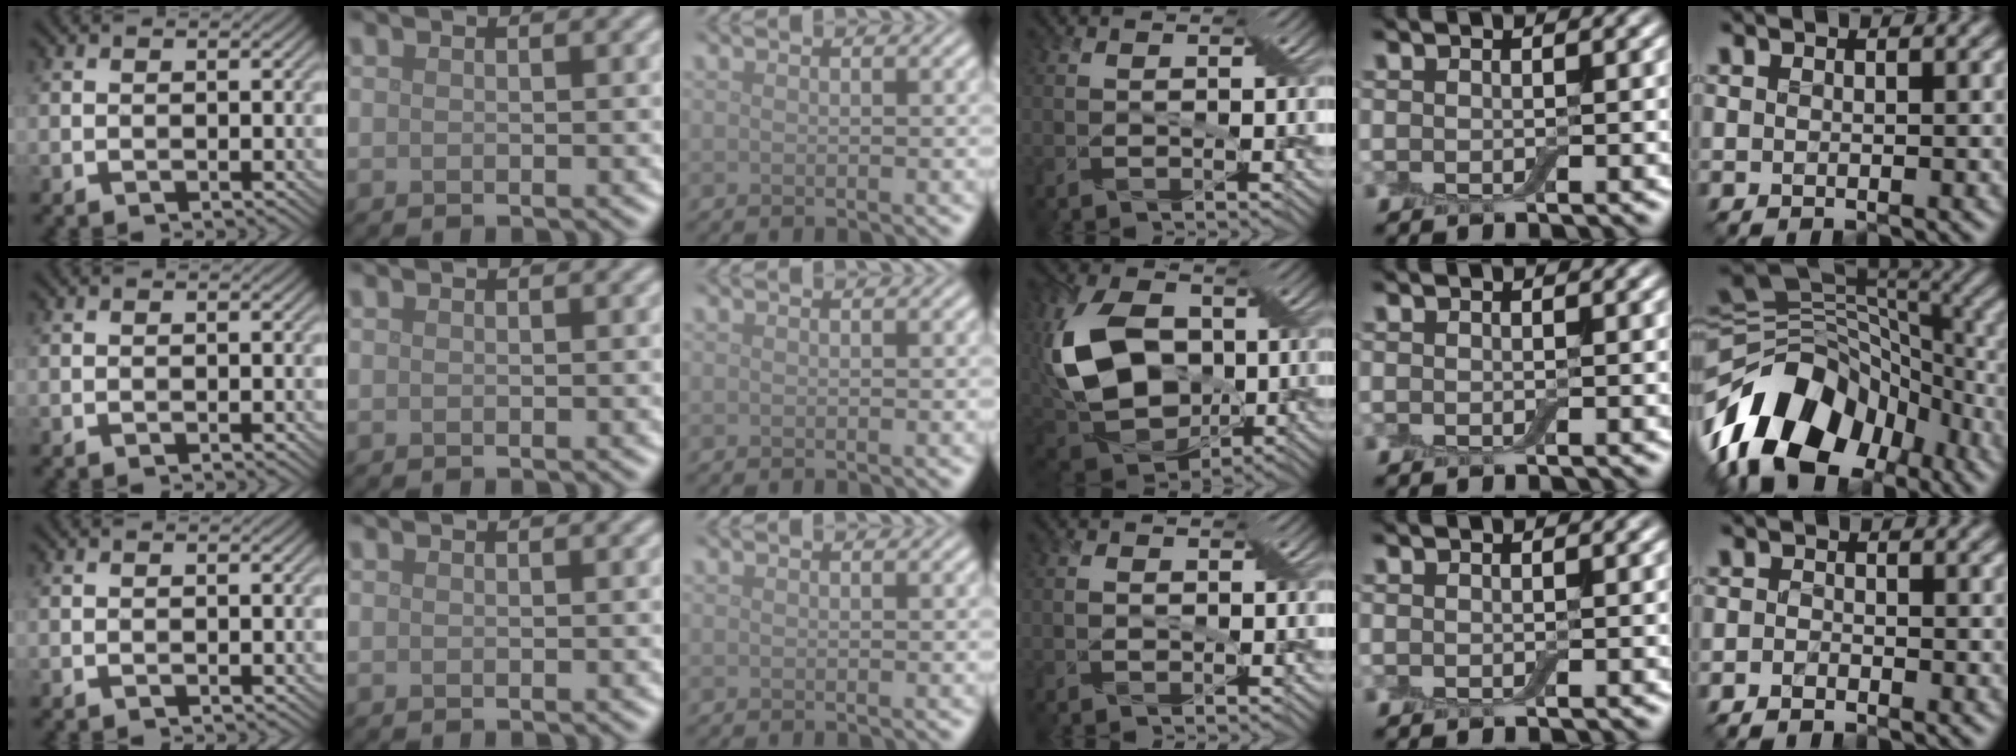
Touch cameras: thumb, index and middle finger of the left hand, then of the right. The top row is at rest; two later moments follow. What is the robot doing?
{"motion": "cut", "object": "cling film"}